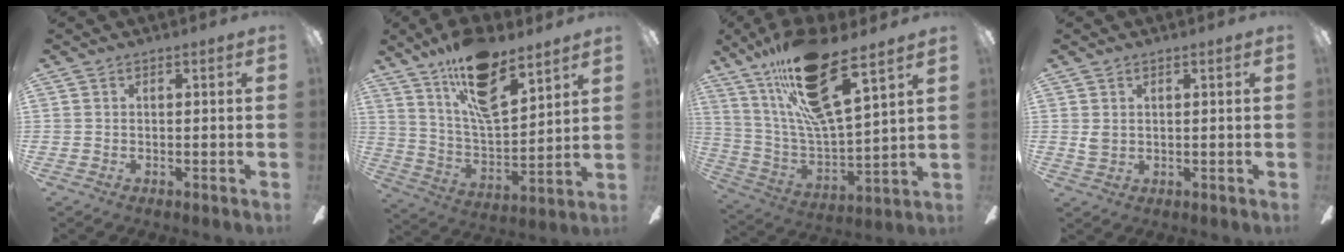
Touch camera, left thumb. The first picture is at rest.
{"total": 18.2, "force": [12.9, 6.7, 11.0], "torque": [-0.196, -0.066, 0.222]}
{"total": 21.7, "force": [14.4, 5.4, 15.3], "torque": [-0.302, -0.071, 0.238]}
{"total": 2.1, "force": [0.8, 1.5, 1.3], "torque": [-0.028, 0.004, 0.015]}